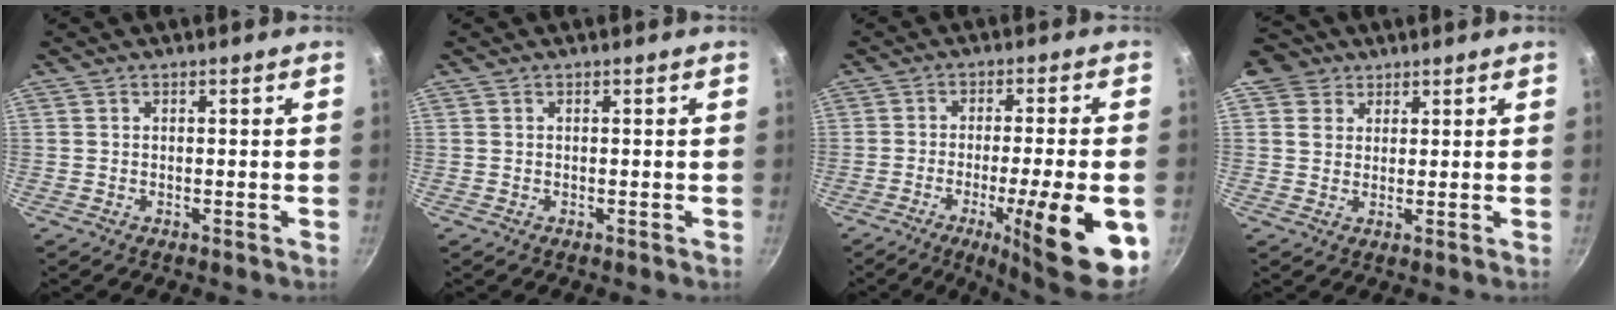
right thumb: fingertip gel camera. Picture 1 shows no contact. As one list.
[{"total": 0.0}, {"total": 17.7, "force": [-6.1, 3.4, 16.3], "torque": [-0.216, 0.015, -0.084]}, {"total": 6.0, "force": [2.9, 5.0, 1.7], "torque": [0.003, 0.003, 0.041]}]